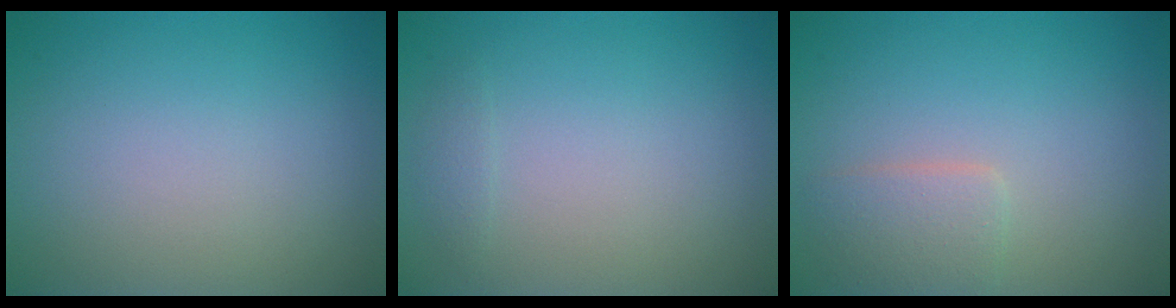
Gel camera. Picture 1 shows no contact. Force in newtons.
{"total": 0.7, "press": 0.7, "slide": 0.0}
{"total": 2.3, "press": 2.3, "slide": 0.1}